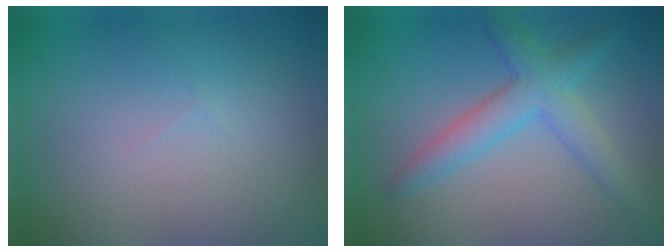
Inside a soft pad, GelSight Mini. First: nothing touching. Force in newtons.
{"total": 3.9, "press": 3.9, "slide": 0.2}